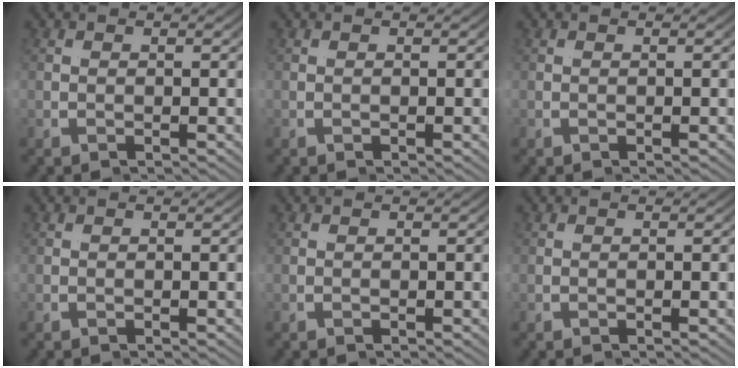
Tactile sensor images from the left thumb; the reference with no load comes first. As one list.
[{"total": 0.0}, {"total": 0.0}, {"total": 0.0}, {"total": 0.0}, {"total": 0.0}]